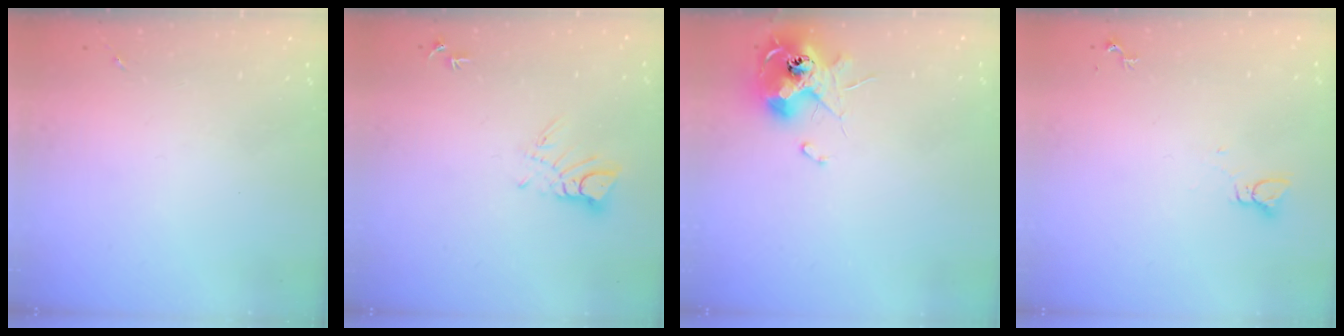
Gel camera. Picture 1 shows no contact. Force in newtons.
{"total": 5.3, "press": 5.3, "slide": 0.3}
{"total": 12.8, "press": 12.8, "slide": 1.5}
{"total": 2.2, "press": 2.2, "slide": 0.1}